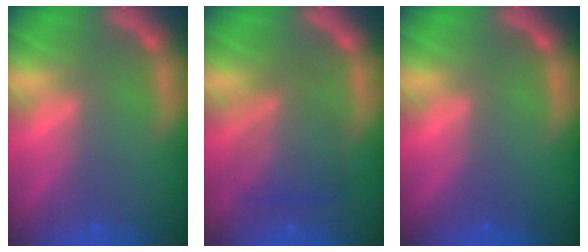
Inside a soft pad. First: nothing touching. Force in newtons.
{"total": 5.1}
{"total": 0.0}